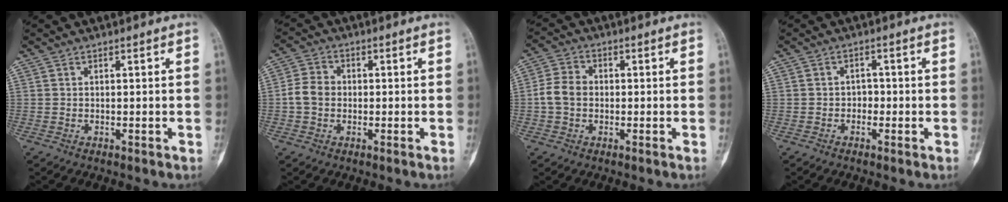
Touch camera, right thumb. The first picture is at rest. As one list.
[{"total": 4.8, "force": [-0.6, 3.8, 2.9], "torque": [-0.053, 0.014, -0.018]}, {"total": 5.4, "force": [-0.6, 4.1, 3.5], "torque": [-0.068, 0.017, -0.020]}, {"total": 1.9, "force": [-0.9, 1.6, 0.6], "torque": [0.009, 0.009, -0.020]}]